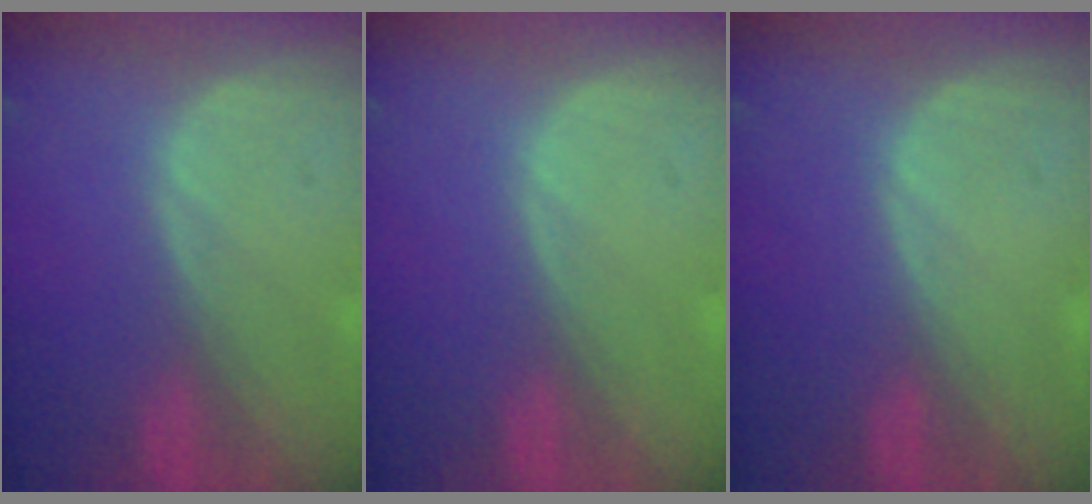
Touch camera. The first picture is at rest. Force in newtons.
{"total": 0.0}
{"total": 0.0}